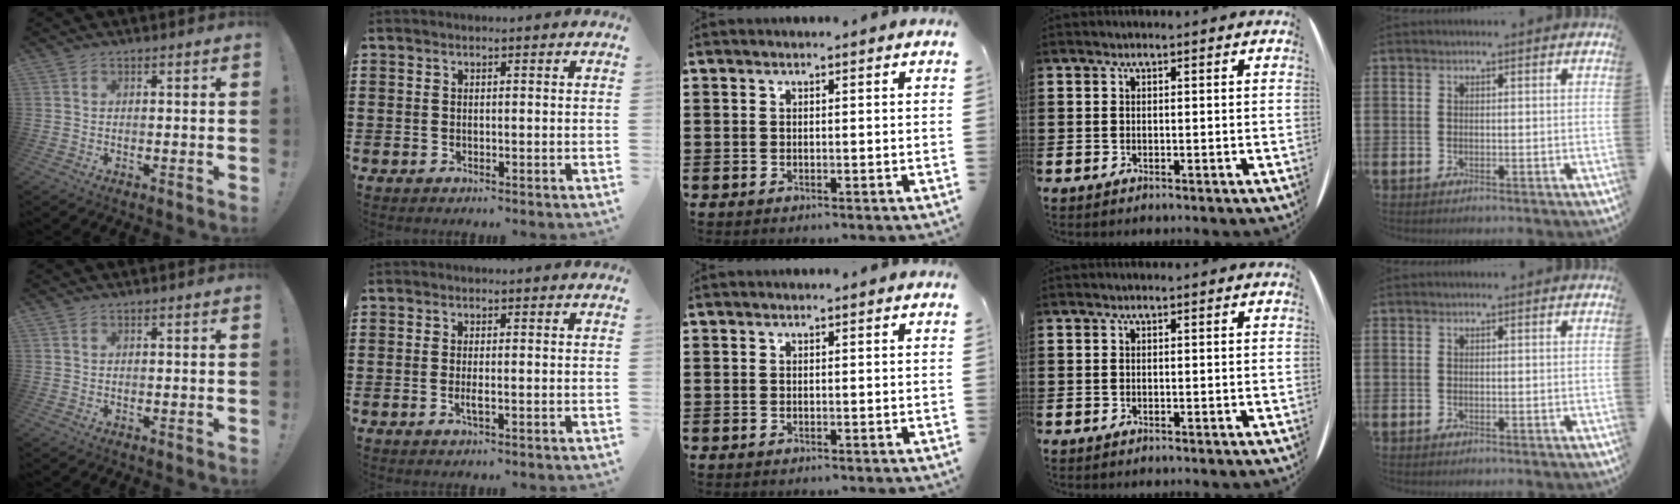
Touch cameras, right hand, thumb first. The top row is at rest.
{"index": {"total": 1.6, "force": [-0.5, -0.1, 1.5], "torque": [-0.036, -0.008, -0.010]}}